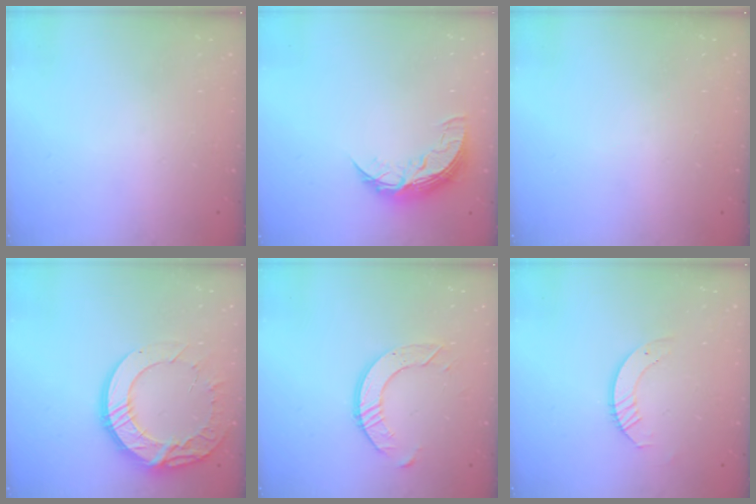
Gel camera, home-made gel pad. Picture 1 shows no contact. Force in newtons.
{"total": 8.5, "press": 8.5, "slide": 0.2}
{"total": 0.0}
{"total": 15.9, "press": 15.9, "slide": 1.3}
{"total": 8.3, "press": 8.2, "slide": 0.7}
{"total": 4.8, "press": 4.8, "slide": 0.5}